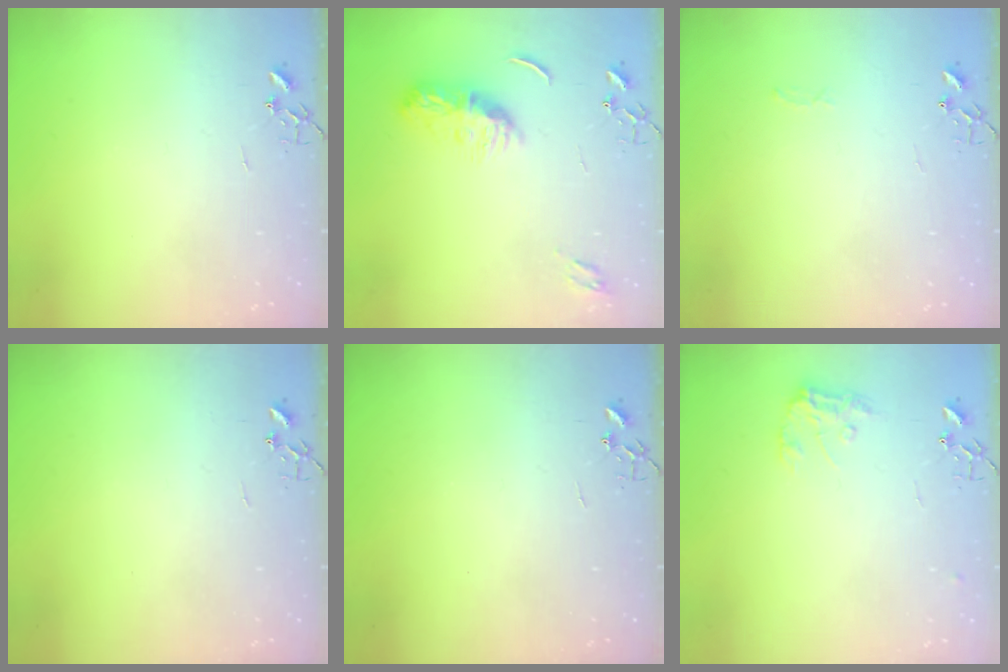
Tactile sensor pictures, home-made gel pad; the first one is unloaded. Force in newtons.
{"total": 10.4, "press": 10.4, "slide": 0.0}
{"total": 2.8, "press": 2.8, "slide": 0.4}
{"total": 0.0}
{"total": 0.0}
{"total": 9.8, "press": 9.8, "slide": 0.6}